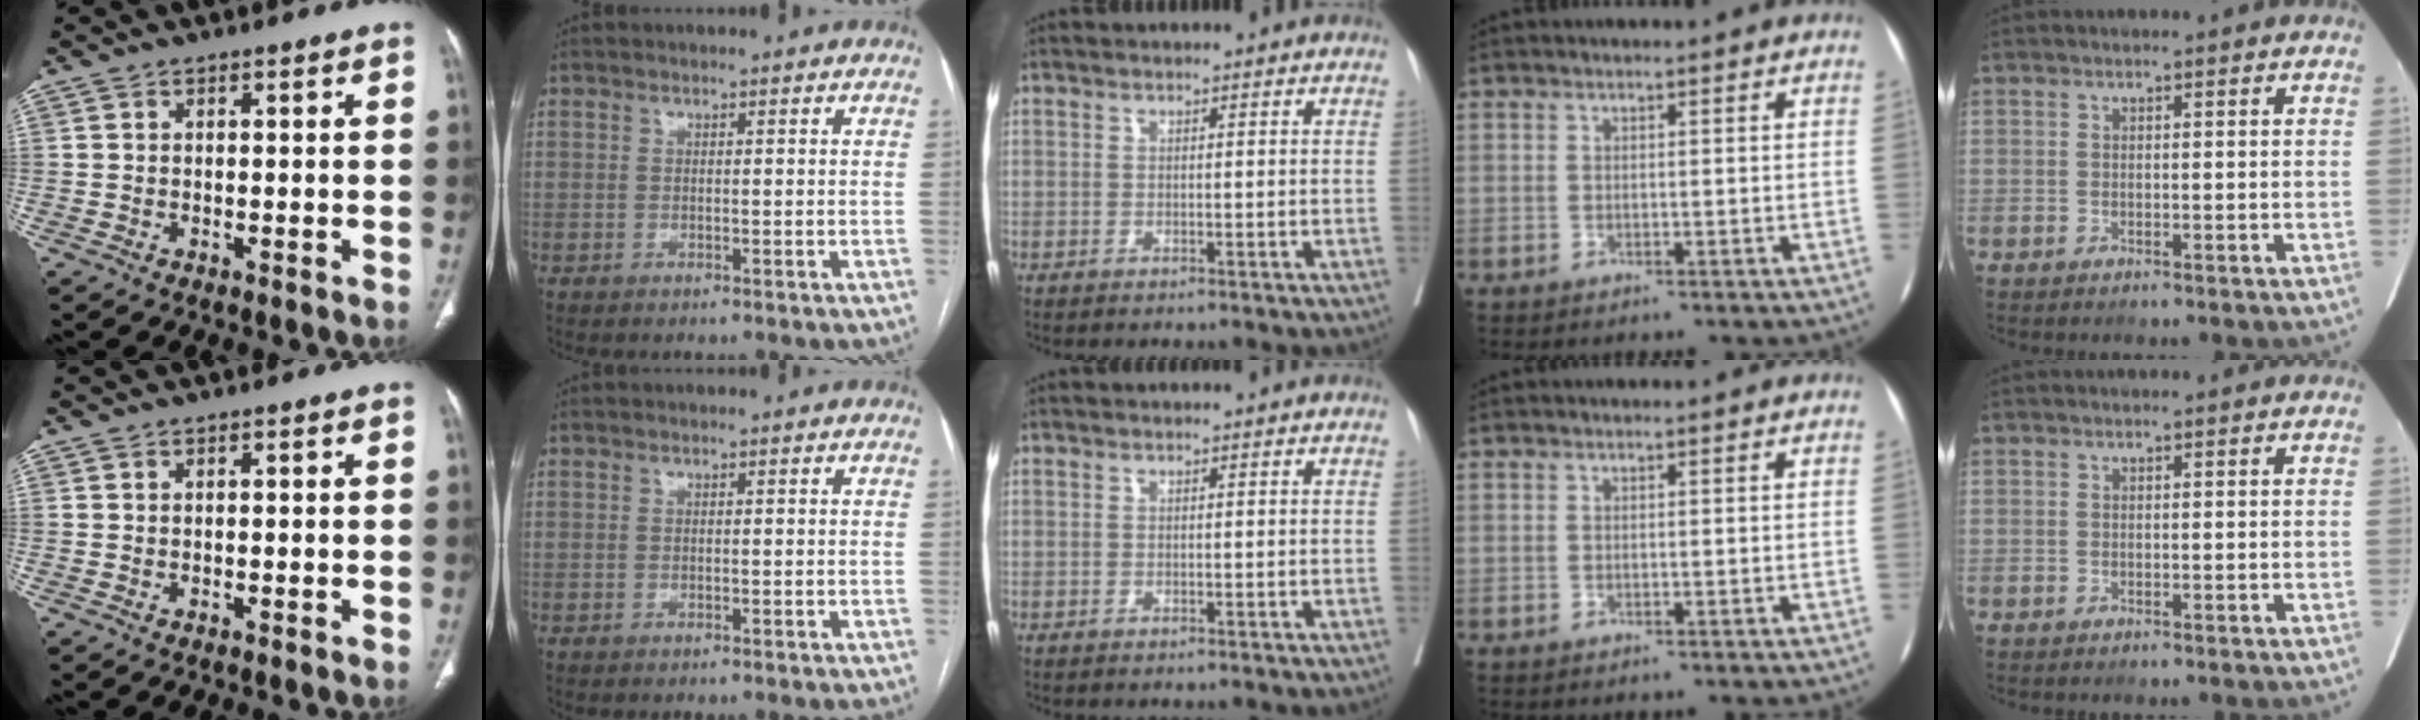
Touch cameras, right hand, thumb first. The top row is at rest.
{}